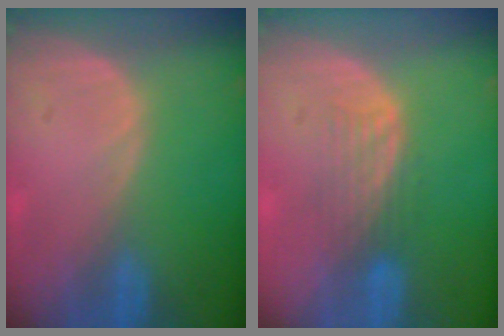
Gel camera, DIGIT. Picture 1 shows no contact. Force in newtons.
{"total": 4.3, "press": 3.6, "slide": 2.3}